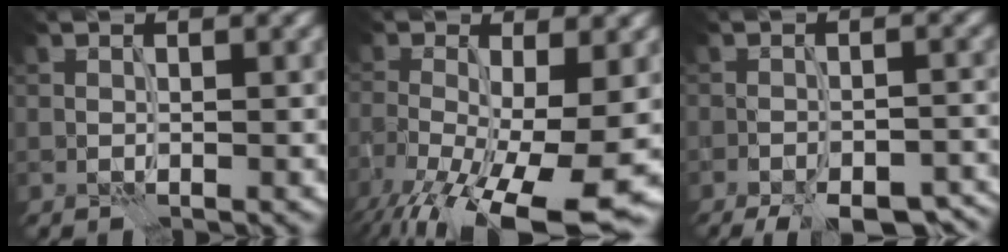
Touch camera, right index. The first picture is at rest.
{"total": 13.4, "force": [-5.7, 4.9, 11.1], "torque": [-0.197, -0.041, -0.086]}
{"total": 9.7, "force": [-7.8, 3.2, 4.8], "torque": [-0.055, -0.009, -0.094]}